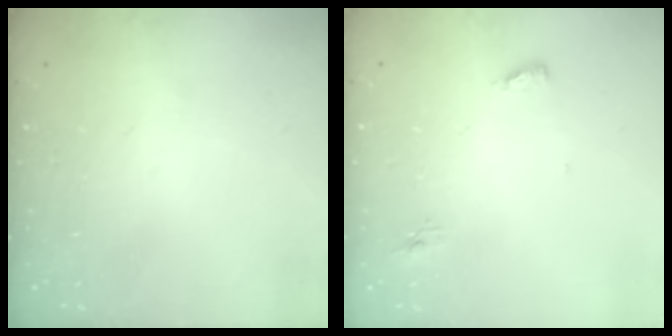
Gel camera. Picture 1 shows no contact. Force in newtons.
{"total": 4.7, "press": 4.5, "slide": 1.1}